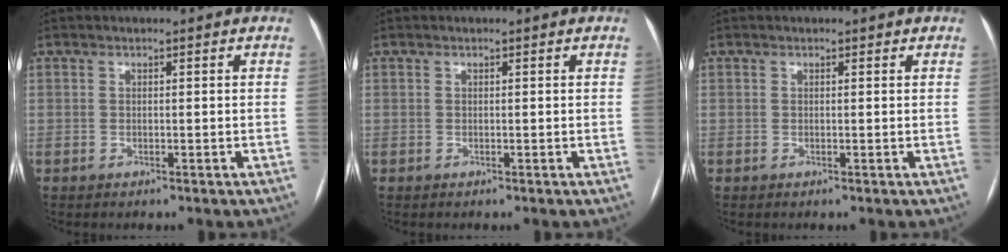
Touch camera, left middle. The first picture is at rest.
{"total": 0.0}
{"total": 0.5, "force": [0.3, 0.3, 0.1], "torque": [-0.007, 0.004, 0.002]}